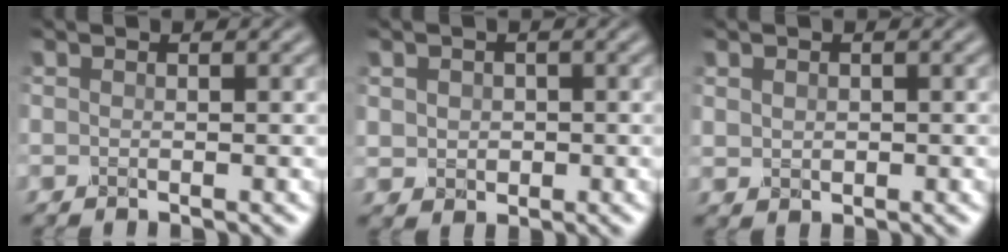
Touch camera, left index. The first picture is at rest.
{"total": 1.6, "force": [0.2, 1.5, 0.5], "torque": [-0.009, 0.000, 0.002]}
{"total": 0.9, "force": [0.3, 0.7, 0.3], "torque": [-0.007, 0.003, 0.006]}